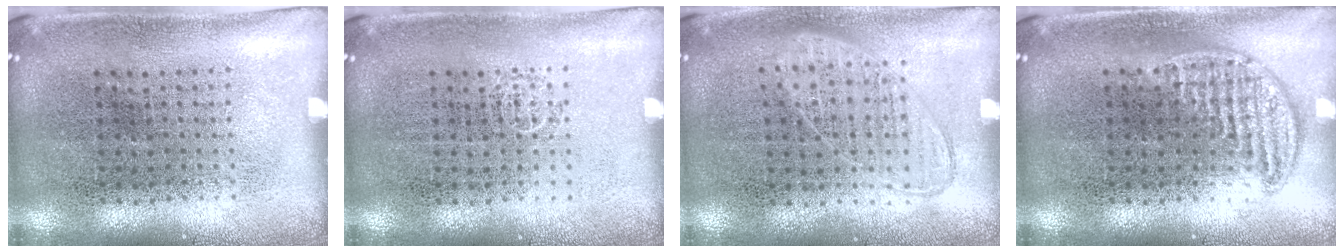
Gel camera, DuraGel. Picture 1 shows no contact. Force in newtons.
{"total": 0.6, "press": 0.6, "slide": 0.1}
{"total": 0.9, "press": 0.9, "slide": 0.3}
{"total": 1.0, "press": 0.9, "slide": 0.1}